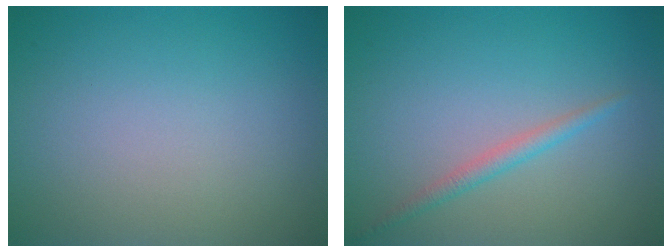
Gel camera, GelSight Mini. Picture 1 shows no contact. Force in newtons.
{"total": 1.5, "press": 1.5, "slide": 0.1}